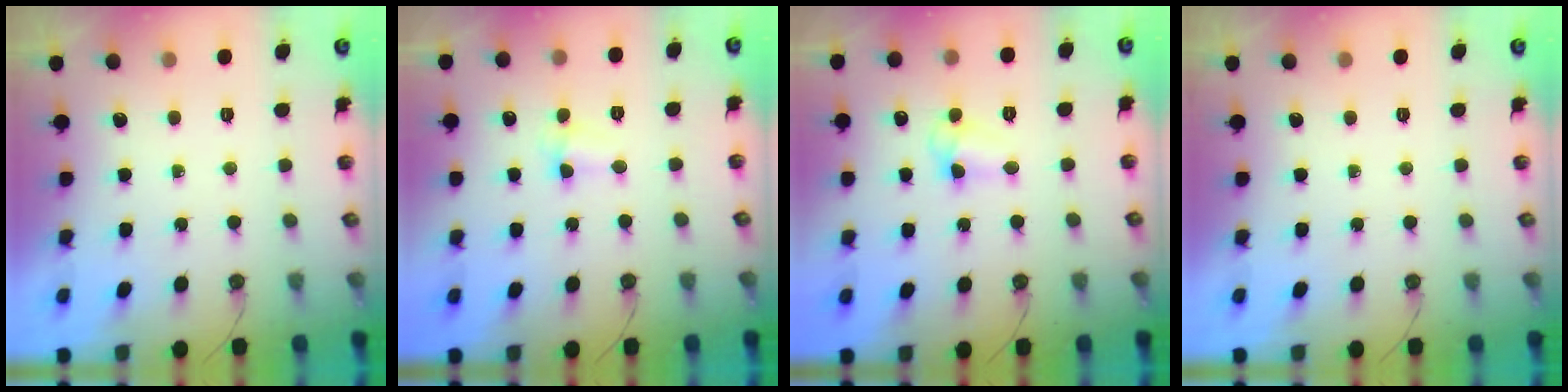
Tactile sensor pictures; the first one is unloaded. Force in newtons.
{"total": 2.8, "press": 2.8, "slide": 0.5}
{"total": 5.8, "press": 5.7, "slide": 0.6}
{"total": 0.0}